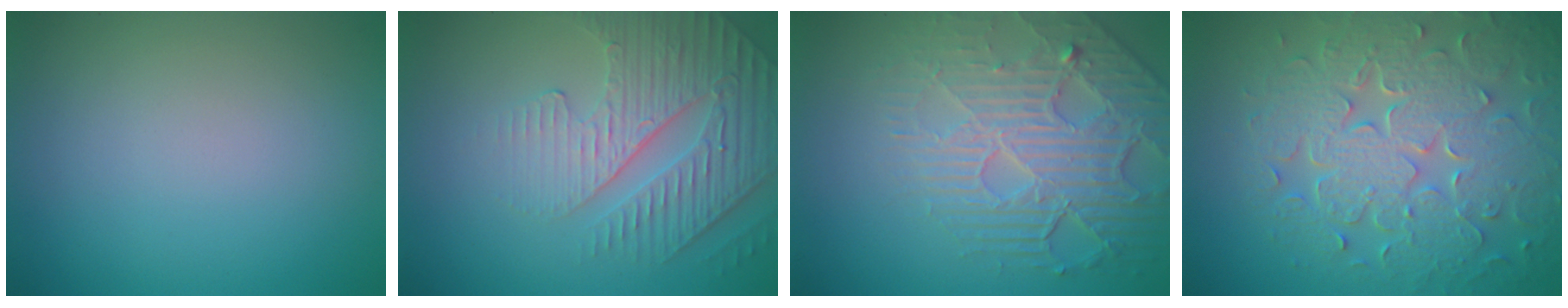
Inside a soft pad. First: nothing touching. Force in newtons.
{"total": 4.2, "press": 4.0, "slide": 1.3}
{"total": 5.6, "press": 4.7, "slide": 3.0}
{"total": 8.7, "press": 6.3, "slide": 6.0}